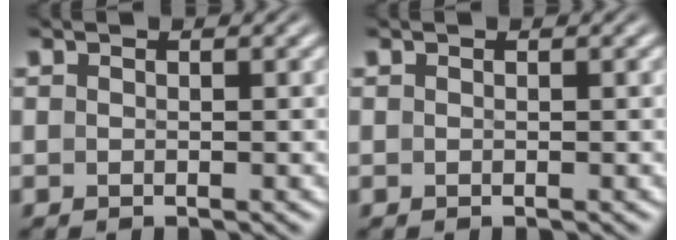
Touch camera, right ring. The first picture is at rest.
{"total": 0.0}